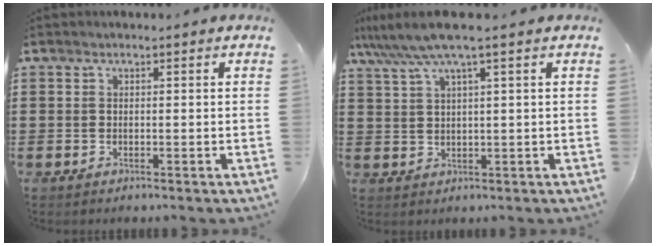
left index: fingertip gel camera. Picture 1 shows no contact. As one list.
[{"total": 5.6, "force": [3.4, -0.1, 4.5], "torque": [-0.104, -0.010, 0.056]}]